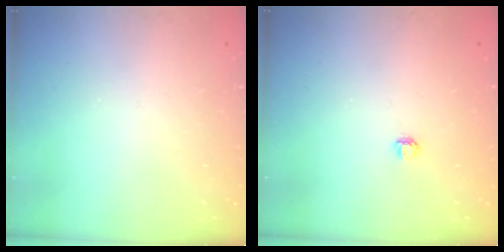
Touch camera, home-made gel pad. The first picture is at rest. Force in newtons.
{"total": 3.2, "press": 3.2, "slide": 0.4}